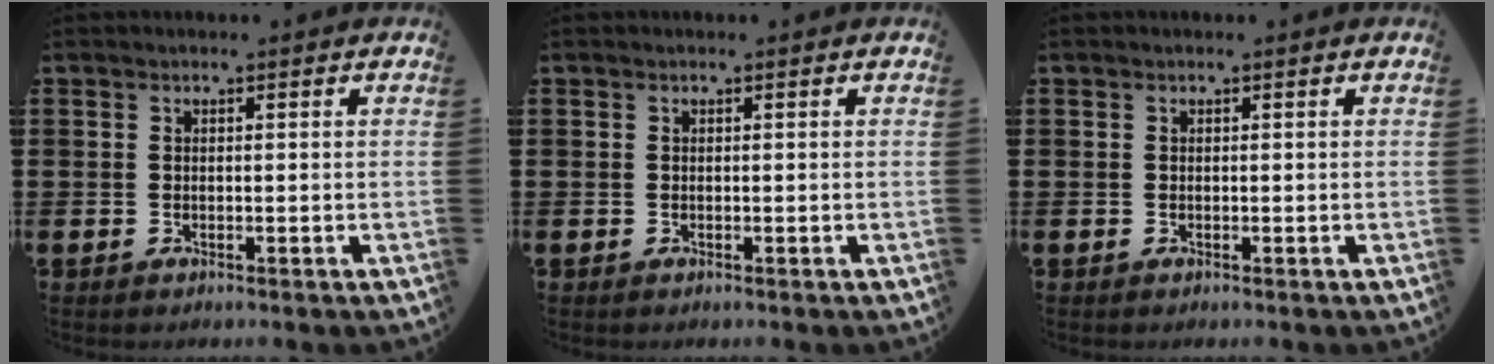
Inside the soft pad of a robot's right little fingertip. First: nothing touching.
{"total": 0.0}
{"total": 0.0}